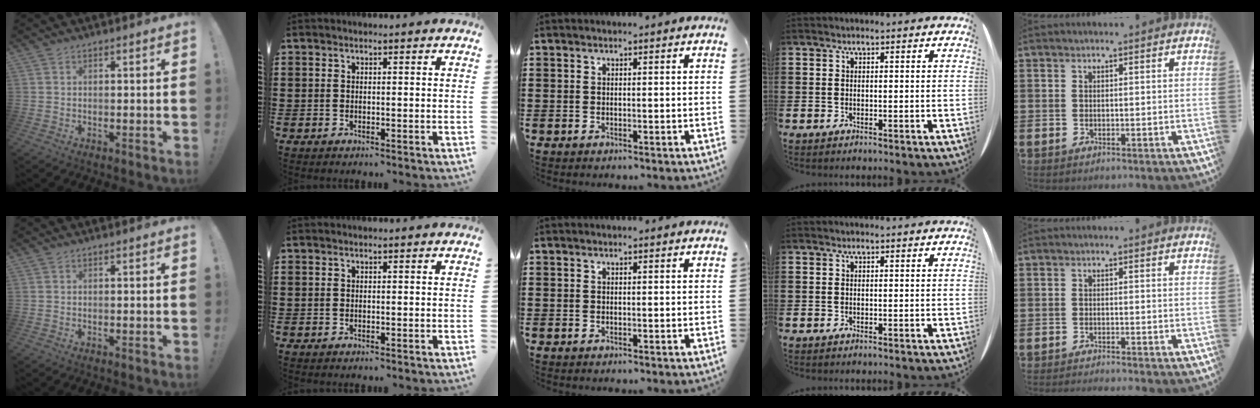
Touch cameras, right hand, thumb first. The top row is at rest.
{"little": {"total": 0.9, "force": [-0.8, -0.2, 0.1], "torque": [-0.001, -0.001, -0.017]}}